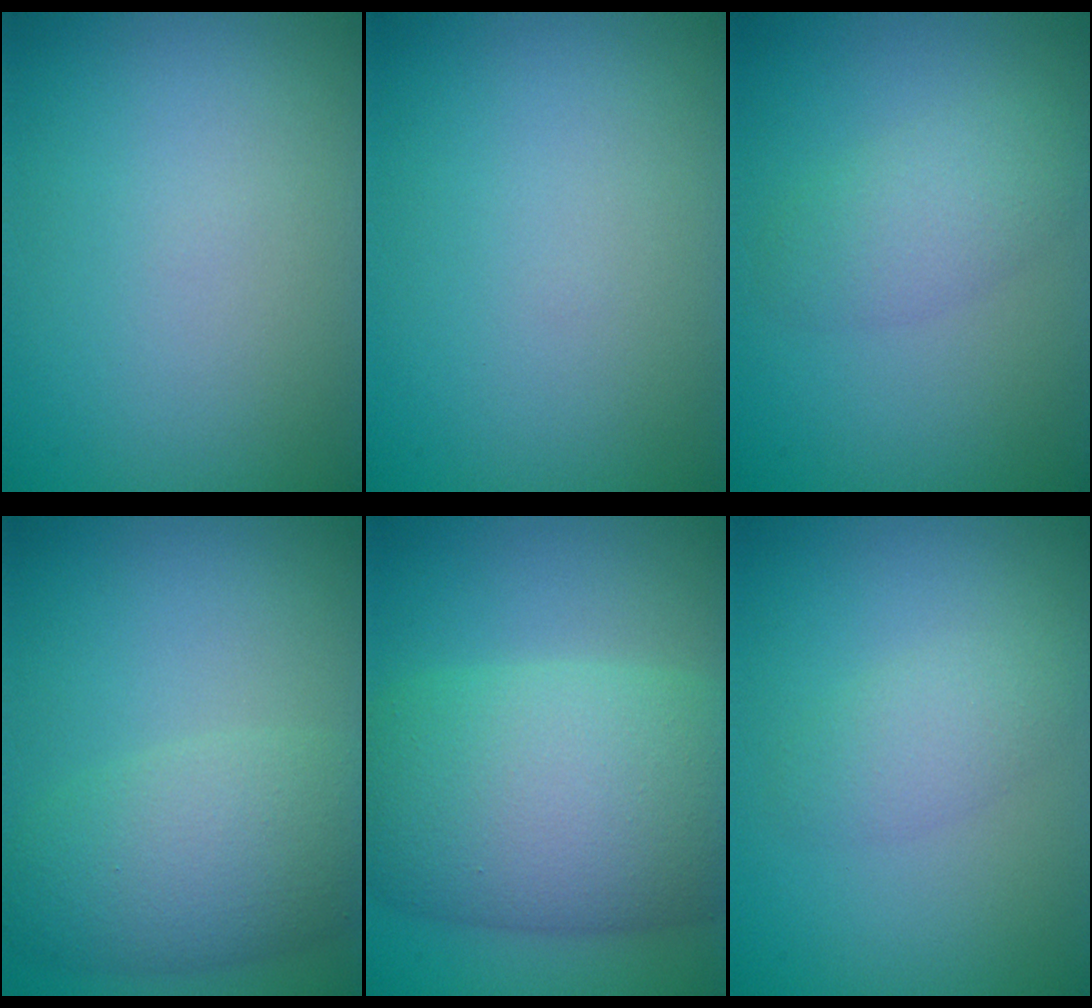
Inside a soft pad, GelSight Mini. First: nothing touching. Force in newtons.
{"total": 0.0}
{"total": 2.7, "press": 2.7, "slide": 0.1}
{"total": 5.8, "press": 5.8, "slide": 0.3}
{"total": 11.9, "press": 11.9, "slide": 0.3}
{"total": 2.1, "press": 2.1, "slide": 0.1}